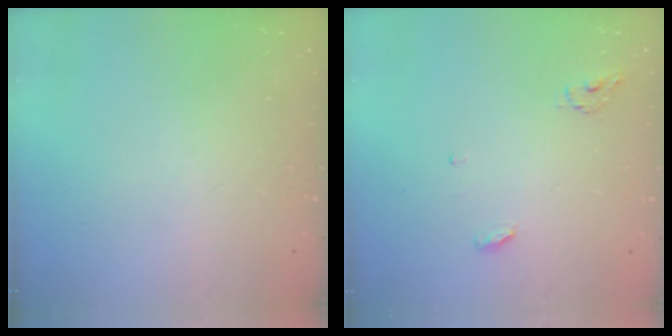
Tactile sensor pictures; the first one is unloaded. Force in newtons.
{"total": 3.5, "press": 3.5, "slide": 0.3}